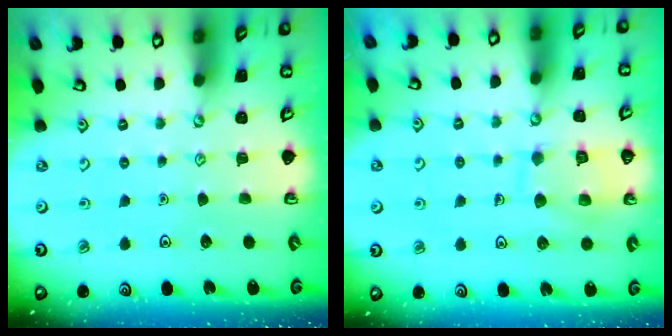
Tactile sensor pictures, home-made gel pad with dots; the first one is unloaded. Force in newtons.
{"total": 11.3, "press": 11.3, "slide": 1.0}